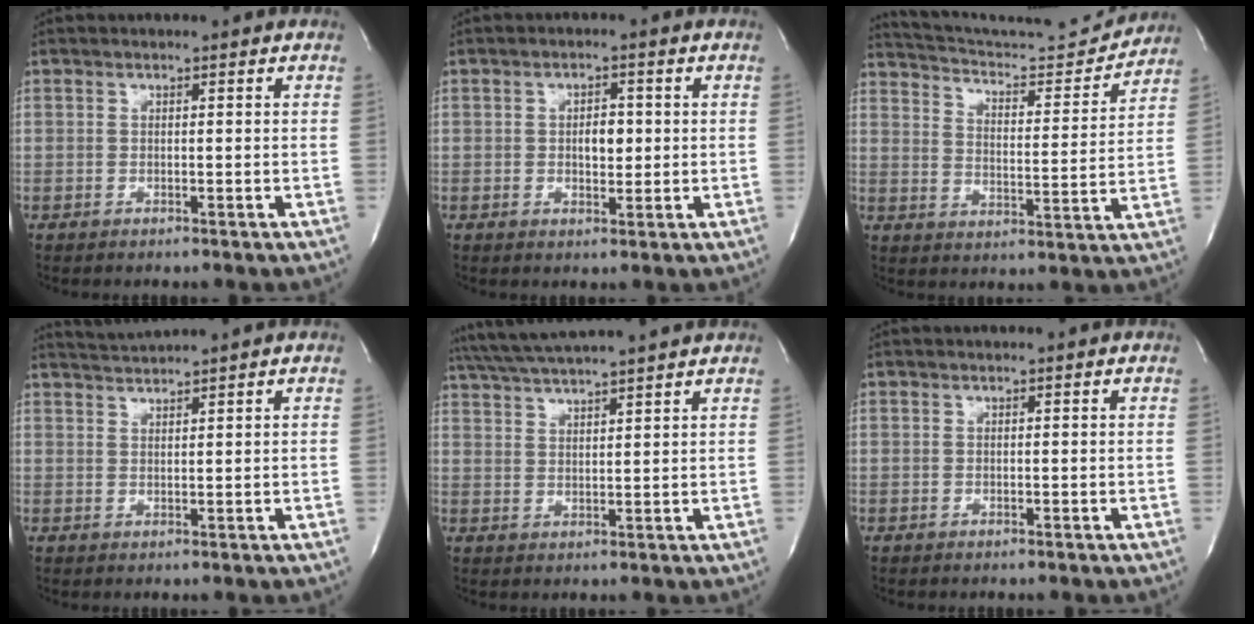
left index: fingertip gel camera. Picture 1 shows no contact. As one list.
[{"total": 3.2, "force": [-0.2, 1.7, 2.7], "torque": [-0.039, -0.009, -0.003]}, {"total": 15.2, "force": [14.9, 0.3, 2.7], "torque": [-0.051, -0.045, 0.212]}, {"total": 2.5, "force": [2.0, -1.4, -0.4], "torque": [0.004, -0.012, 0.046]}, {"total": 11.2, "force": [10.1, -0.7, 4.8], "torque": [-0.092, 0.022, 0.152]}, {"total": 0.0}]